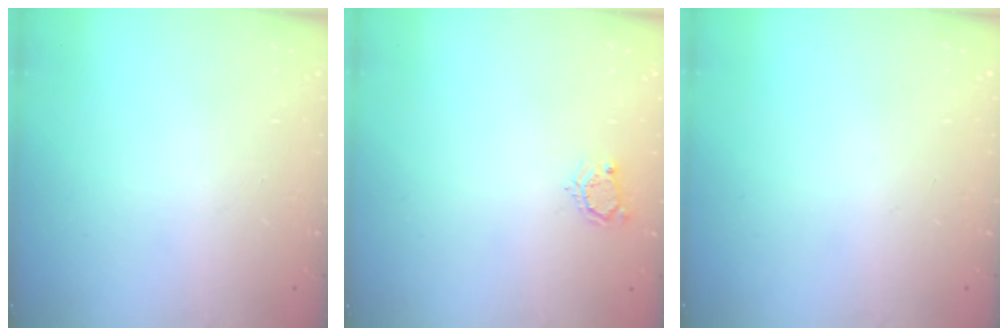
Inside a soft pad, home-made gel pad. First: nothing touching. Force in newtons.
{"total": 3.7, "press": 3.7, "slide": 0.5}
{"total": 0.0}